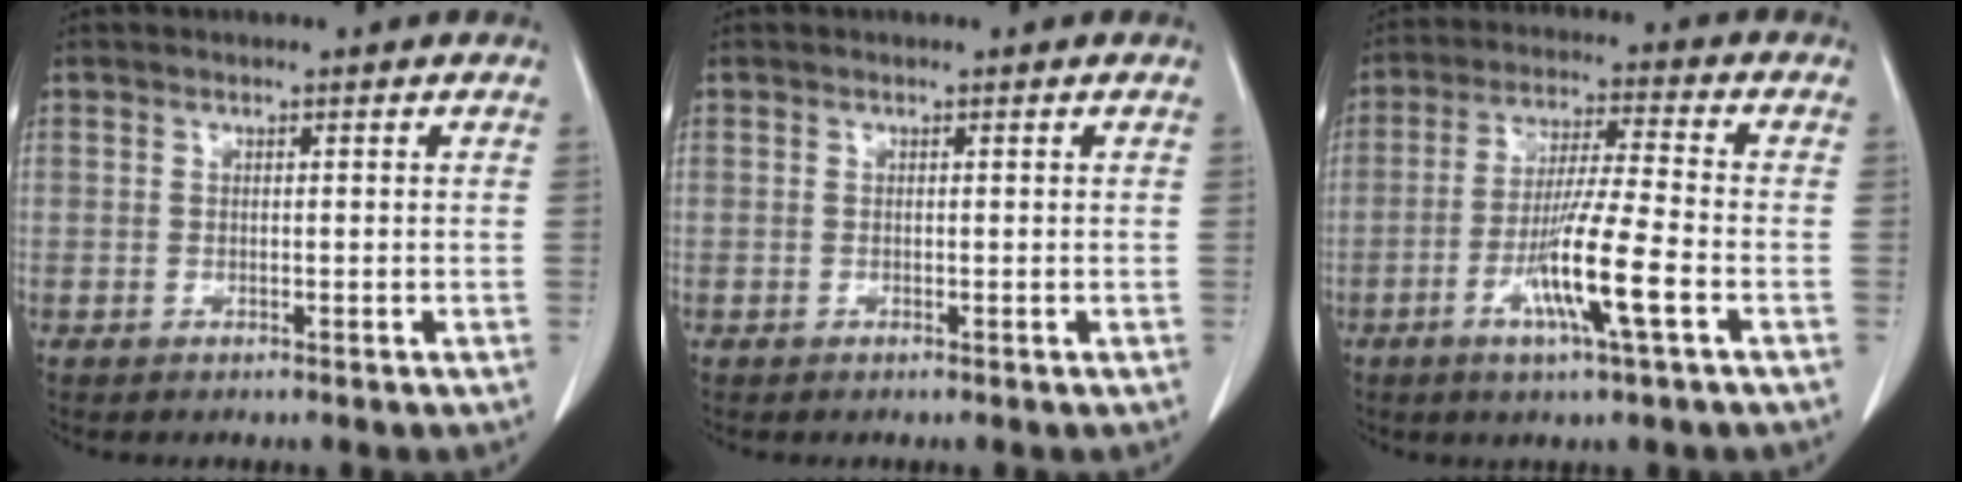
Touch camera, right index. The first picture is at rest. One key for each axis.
{"total": 0.0}
{"total": 10.7, "fx": -3.9, "fy": -0.2, "fz": 10.0, "tx": -0.187, "ty": -0.013, "tz": -0.074}